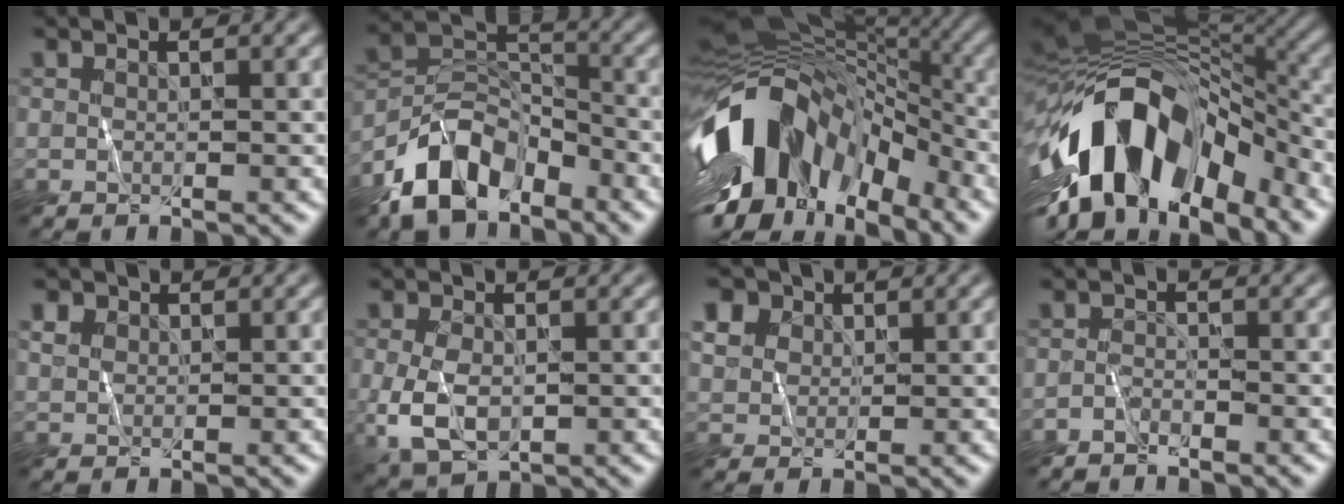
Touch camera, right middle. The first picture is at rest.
{"total": 8.4, "force": [-5.4, 4.7, 4.3], "torque": [-0.072, 0.003, -0.114]}
{"total": 14.4, "force": [-4.6, 9.0, 10.3], "torque": [-0.196, 0.011, -0.088]}
{"total": 15.7, "force": [-6.7, 8.2, 11.5], "torque": [-0.205, 0.012, -0.116]}
{"total": 1.3, "force": [0.7, 1.1, 0.4], "torque": [-0.006, 0.003, 0.007]}
{"total": 4.7, "force": [-0.6, 2.9, 3.6], "torque": [-0.084, -0.008, -0.009]}
{"total": 5.2, "force": [2.6, 3.9, 2.2], "torque": [-0.064, 0.024, 0.035]}
{"total": 1.1, "force": [-1.0, 0.2, 0.4], "torque": [-0.009, 0.005, -0.023]}